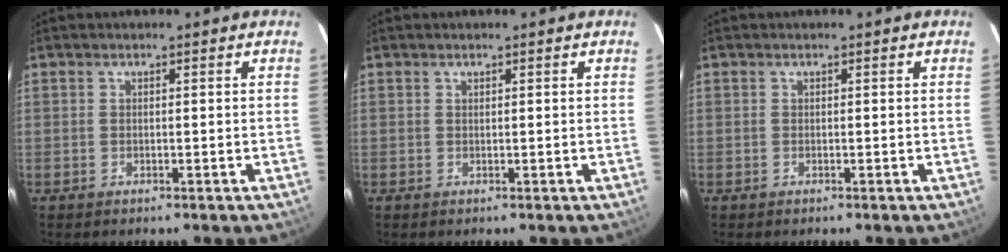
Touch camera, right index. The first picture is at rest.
{"total": 0.0}
{"total": 0.0}